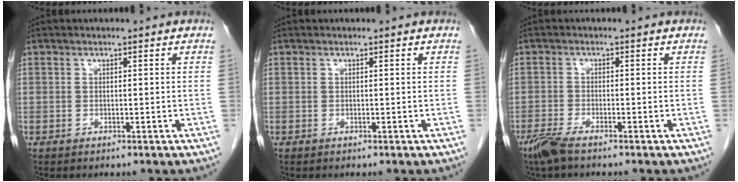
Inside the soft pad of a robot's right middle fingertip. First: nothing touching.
{"total": 0.0}
{"total": 3.5, "force": [-2.6, 0.5, 2.2], "torque": [-0.051, -0.007, -0.055]}